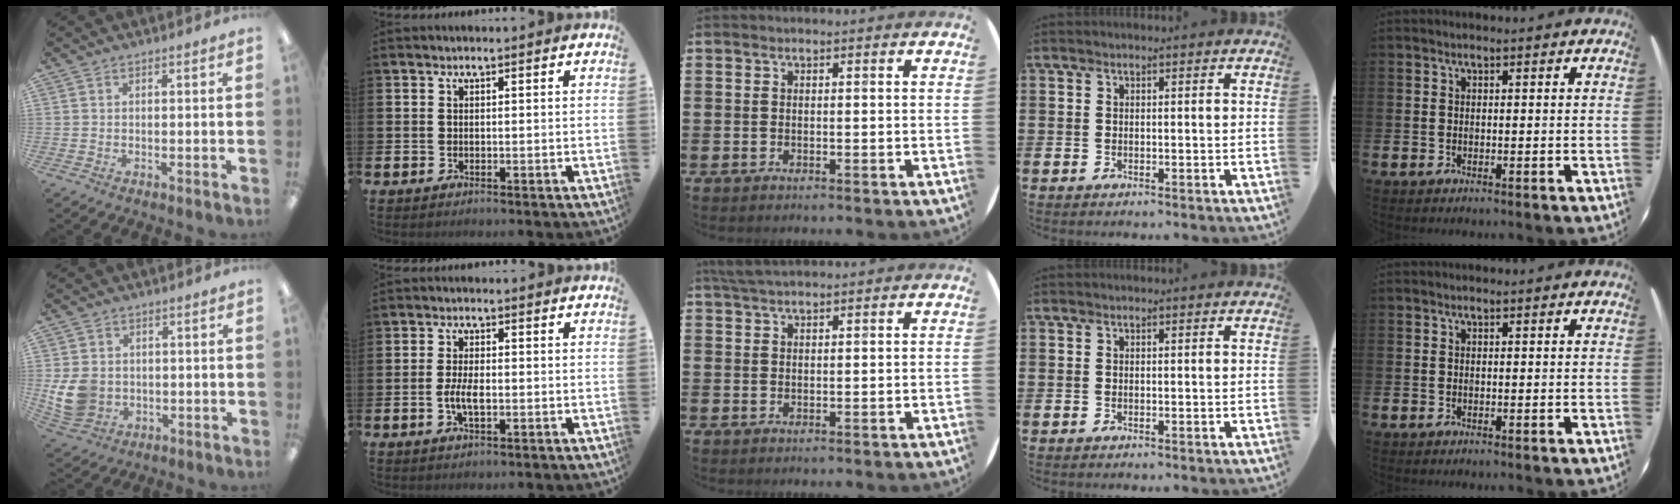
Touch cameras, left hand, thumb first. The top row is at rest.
{"thumb": {"total": 9.3, "force": [-0.6, 8.1, 4.6], "torque": [-0.102, 0.013, -0.007]}, "index": {"total": 3.2, "force": [-0.7, 1.3, 2.9], "torque": [-0.052, 0.003, -0.013]}, "middle": {"total": 2.5, "force": [2.2, 0.4, 1.2], "torque": [-0.028, 0.005, 0.042]}}